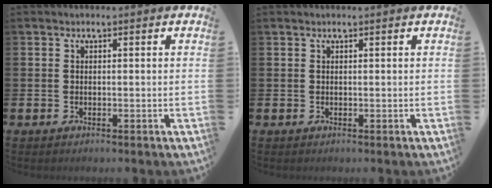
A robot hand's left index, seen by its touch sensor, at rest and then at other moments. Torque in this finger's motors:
{"motor_torque": [-0.05, 0.06, 0.00, -0.01]}